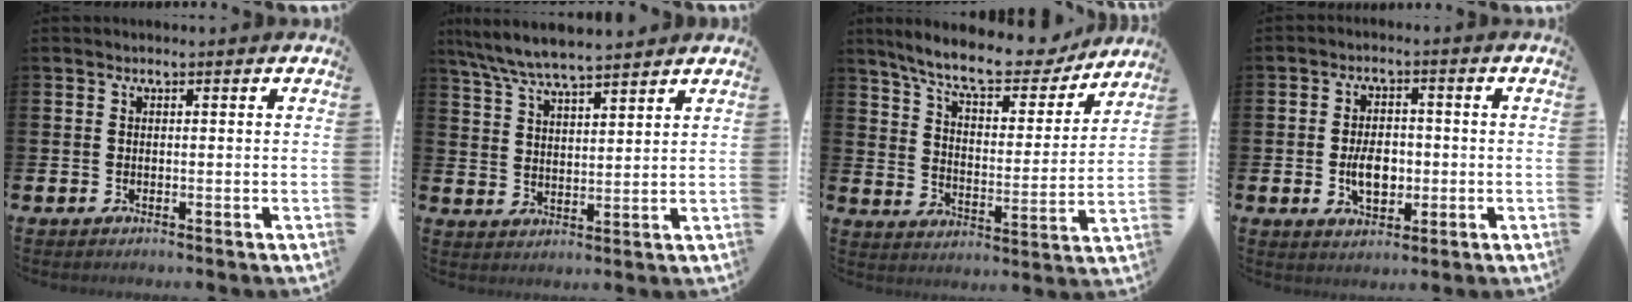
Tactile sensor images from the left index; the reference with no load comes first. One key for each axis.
{"total": 6.6, "fx": 6.3, "fy": 0.5, "fz": 1.9, "tx": -0.061, "ty": -0.028, "tz": 0.113}
{"total": 10.4, "fx": 9.2, "fy": 2.3, "fz": 4.2, "tx": -0.105, "ty": -0.056, "tz": 0.156}
{"total": 5.0, "fx": -0.7, "fy": 3.2, "fz": 3.8, "tx": -0.052, "ty": 0.002, "tz": -0.018}